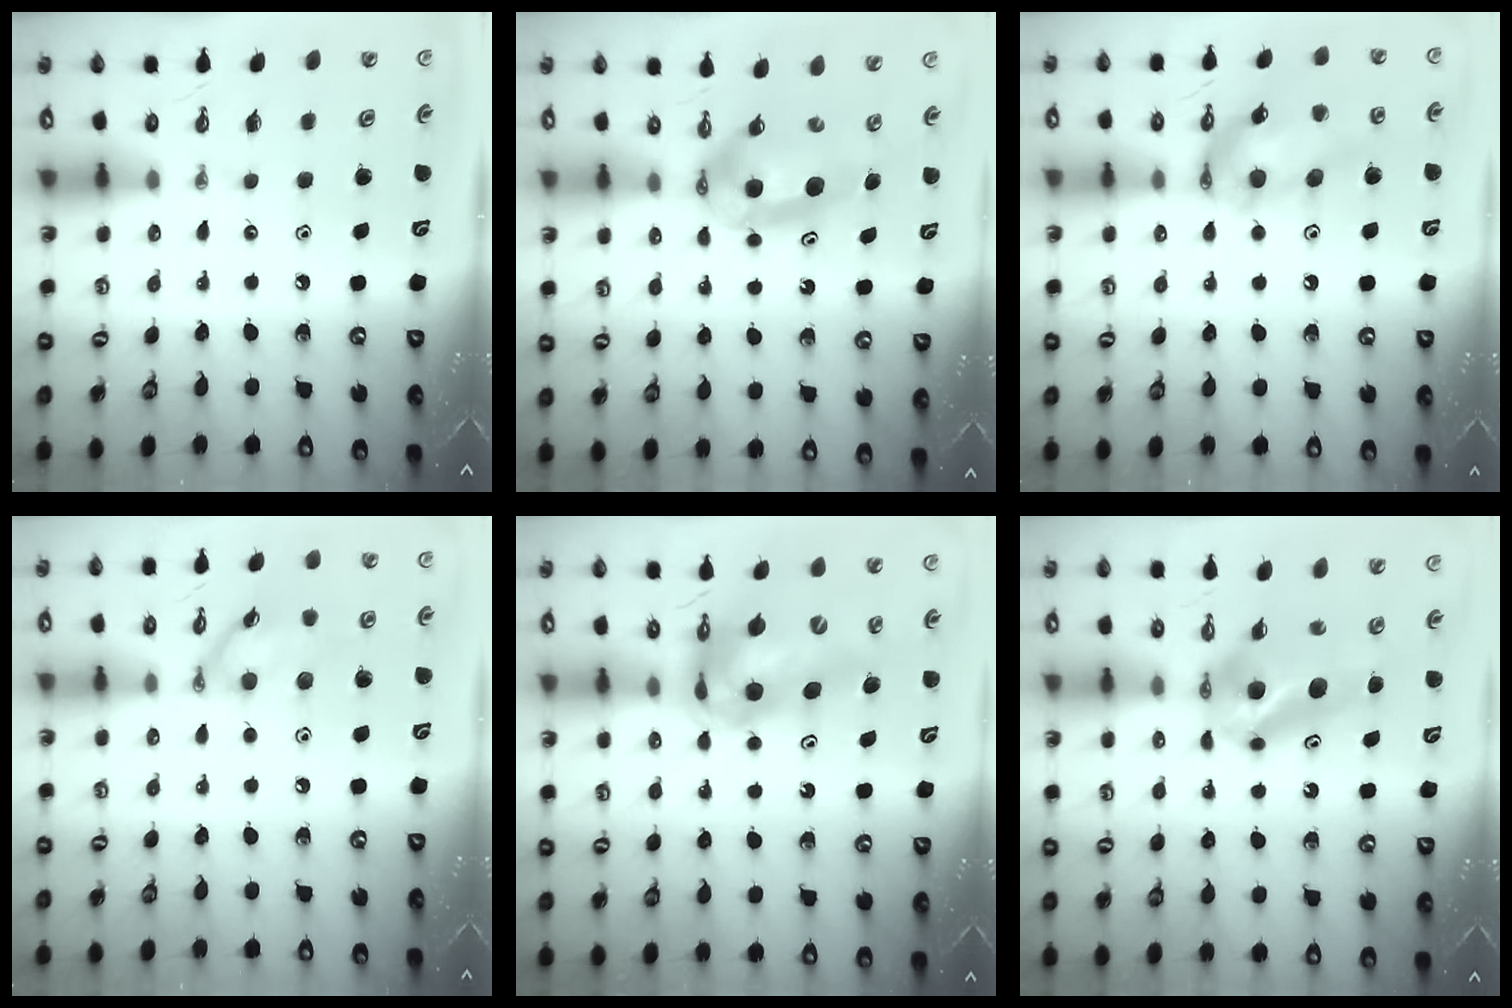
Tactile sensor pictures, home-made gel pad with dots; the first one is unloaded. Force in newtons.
{"total": 7.4, "press": 5.2, "slide": 5.2}
{"total": 14.3, "press": 14.3, "slide": 1.0}
{"total": 10.9, "press": 10.9, "slide": 0.2}
{"total": 13.2, "press": 12.8, "slide": 3.4}
{"total": 8.1, "press": 6.0, "slide": 5.4}